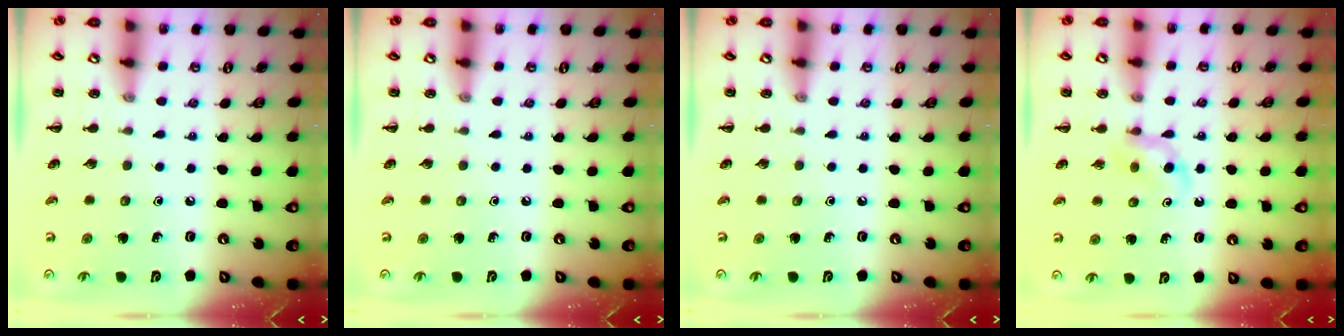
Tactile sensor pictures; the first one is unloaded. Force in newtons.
{"total": 0.0}
{"total": 0.0}
{"total": 3.8, "press": 3.5, "slide": 1.6}